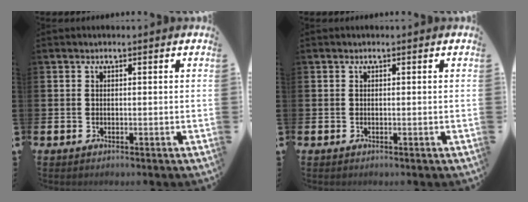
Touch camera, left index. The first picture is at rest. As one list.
[{"total": 0.0}]